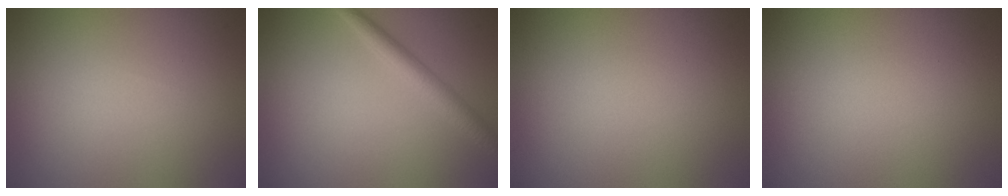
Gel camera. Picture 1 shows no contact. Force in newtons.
{"total": 2.6, "press": 2.6, "slide": 0.1}
{"total": 0.0}
{"total": 0.0}